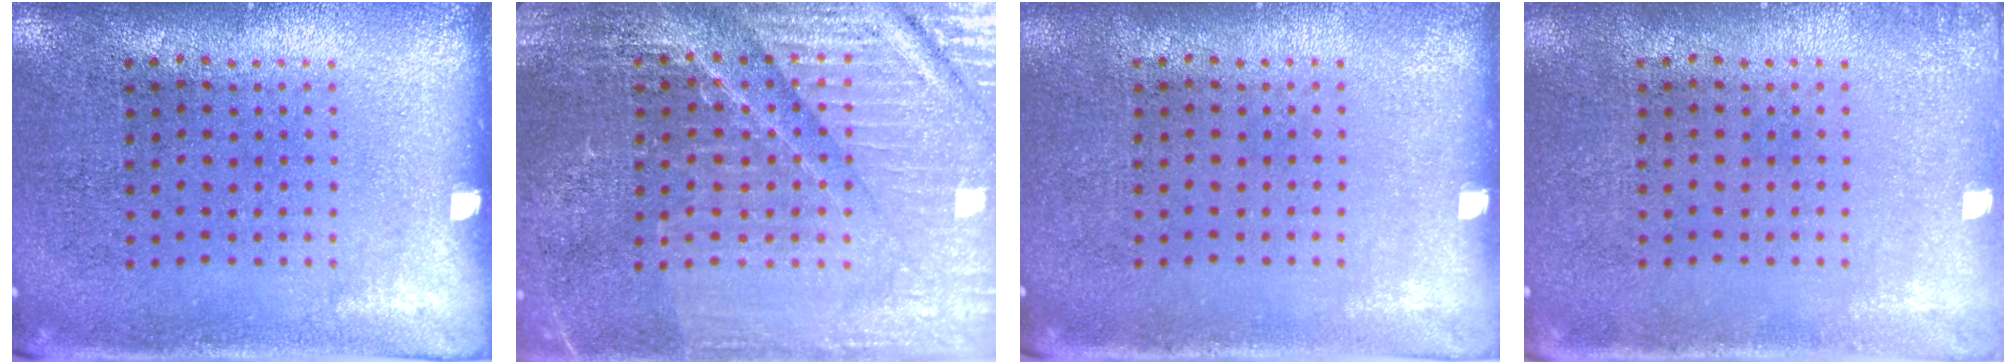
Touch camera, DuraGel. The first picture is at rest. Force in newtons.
{"total": 4.8, "press": 4.6, "slide": 1.6}
{"total": 0.0}
{"total": 0.7, "press": 0.6, "slide": 0.2}